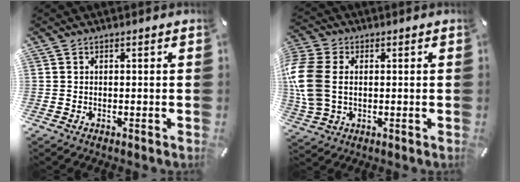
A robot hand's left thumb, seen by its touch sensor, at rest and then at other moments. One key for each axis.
{"total": 11.5, "fx": 0.4, "fy": 8.7, "fz": 7.5, "tx": -0.188, "ty": 0.009, "tz": 0.008}